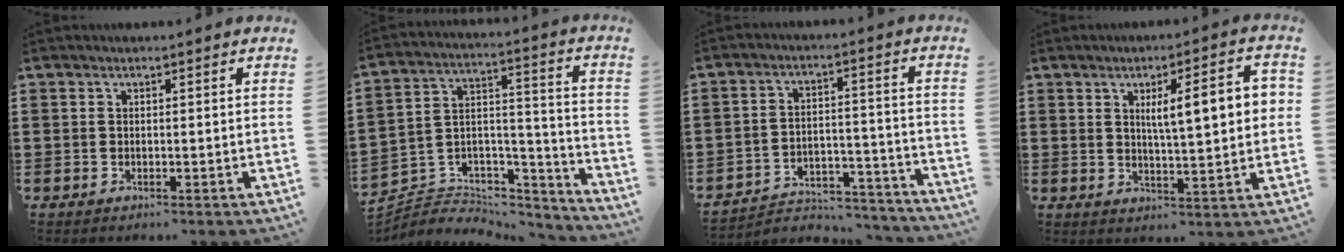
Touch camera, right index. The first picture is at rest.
{"total": 4.3, "force": [-3.2, 2.8, 0.5], "torque": [-0.014, 0.004, -0.064]}
{"total": 4.3, "force": [-4.1, 1.1, 0.9], "torque": [-0.019, 0.008, -0.084]}
{"total": 8.2, "force": [1.9, 1.9, 7.7], "torque": [-0.132, 0.001, 0.026]}